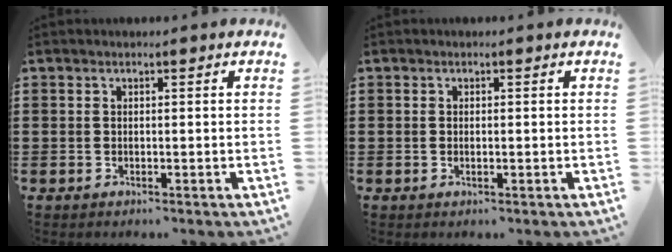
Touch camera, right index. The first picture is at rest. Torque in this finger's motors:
{"motor_torque": [-0.77, 1.37, -0.01, -0.01]}